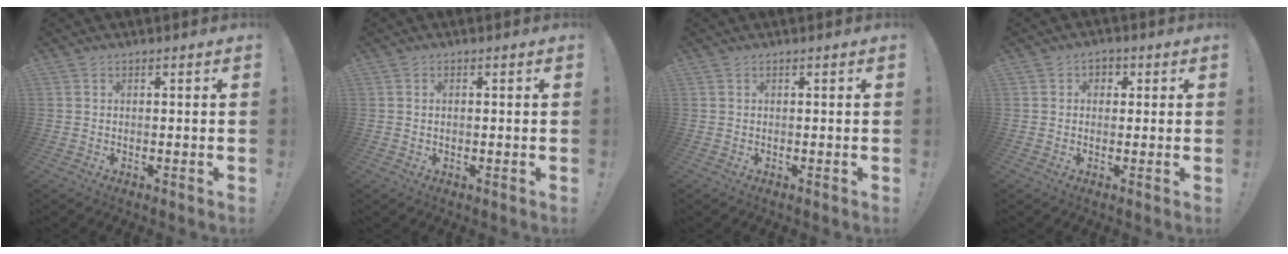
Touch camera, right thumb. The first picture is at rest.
{"total": 0.9, "force": [0.1, 0.5, 0.7], "torque": [-0.015, 0.003, 0.002]}
{"total": 0.0}
{"total": 2.6, "force": [-0.1, 2.4, 1.0], "torque": [-0.010, 0.004, -0.004]}